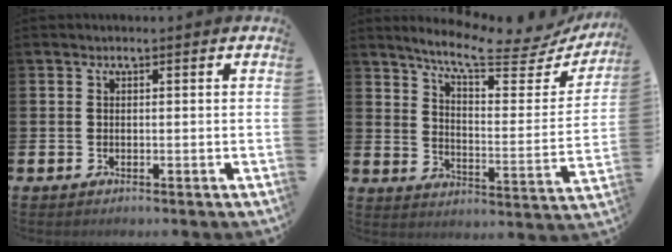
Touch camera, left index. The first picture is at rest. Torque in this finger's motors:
{"motor_torque": [1.02, -1.12, 0.22, 0.09]}